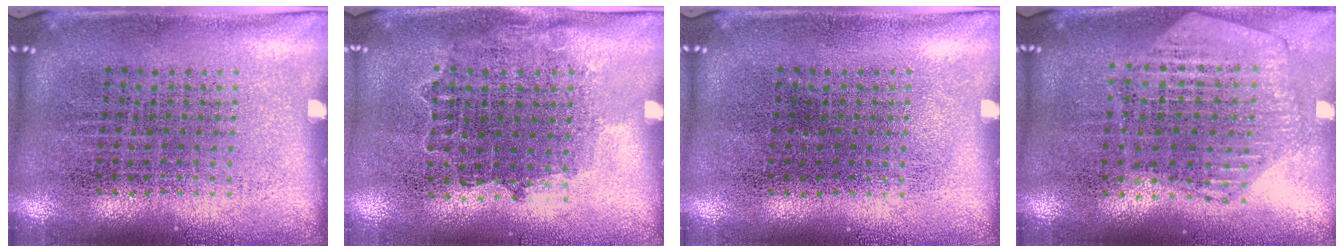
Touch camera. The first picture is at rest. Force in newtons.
{"total": 0.8, "press": 0.8, "slide": 0.3}
{"total": 0.0}
{"total": 1.2, "press": 1.2, "slide": 0.1}